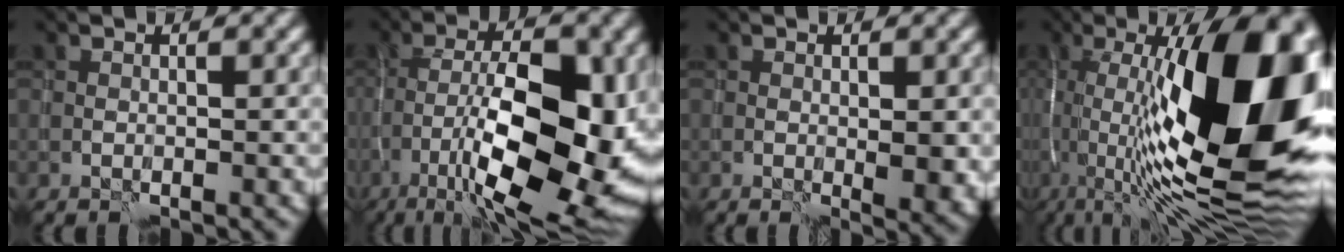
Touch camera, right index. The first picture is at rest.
{"total": 15.7, "force": [-3.8, 6.3, 13.9], "torque": [-0.218, 0.004, -0.064]}
{"total": 2.3, "force": [-0.2, 0.8, 2.2], "torque": [-0.027, -0.007, 0.000]}
{"total": 19.1, "force": [1.2, 6.3, 18.0], "torque": [-0.260, 0.028, 0.012]}